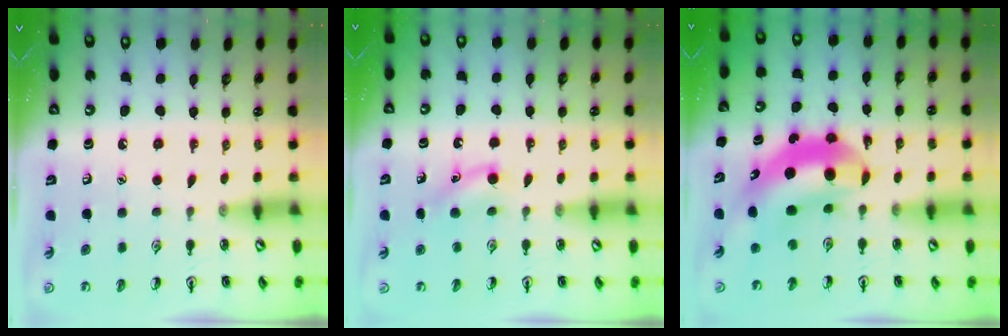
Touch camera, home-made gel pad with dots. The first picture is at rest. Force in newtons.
{"total": 5.9, "press": 5.6, "slide": 1.9}
{"total": 7.5, "press": 7.2, "slide": 2.1}